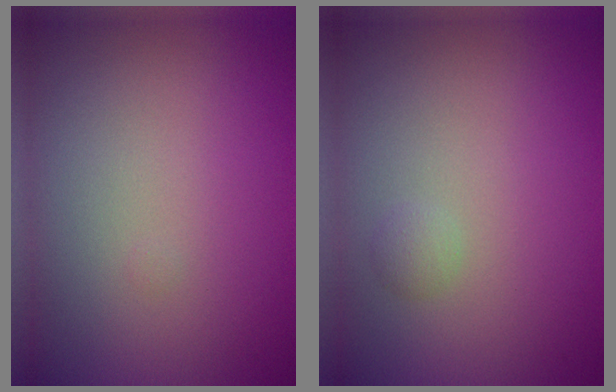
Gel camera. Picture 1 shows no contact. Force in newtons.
{"total": 0.8, "press": 0.8, "slide": 0.1}